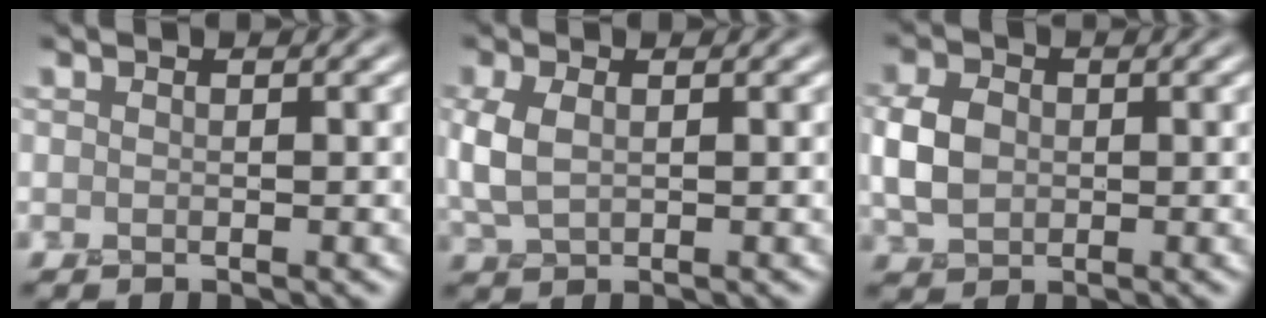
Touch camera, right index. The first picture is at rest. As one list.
[{"total": 3.1, "force": [0.5, 1.9, 2.4], "torque": [-0.069, 0.005, 0.010]}, {"total": 4.0, "force": [0.1, 3.1, 2.5], "torque": [-0.062, 0.005, -0.004]}]